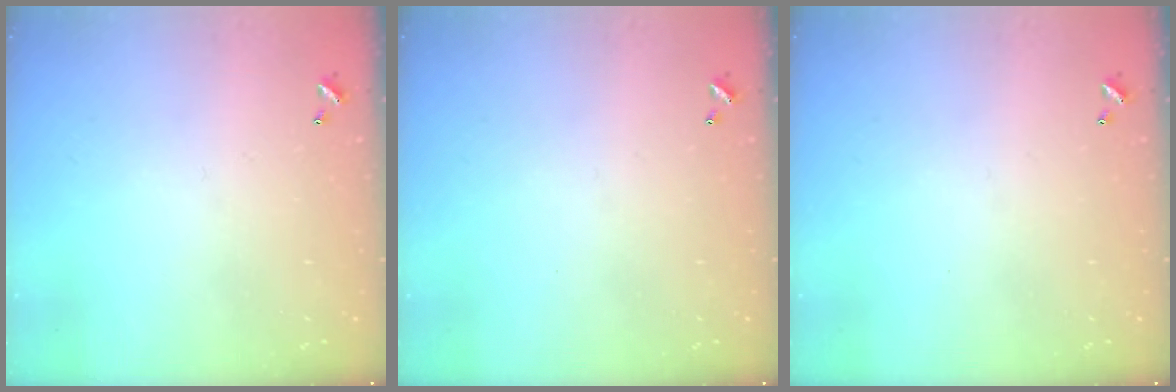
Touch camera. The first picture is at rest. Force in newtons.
{"total": 0.0}
{"total": 0.0}